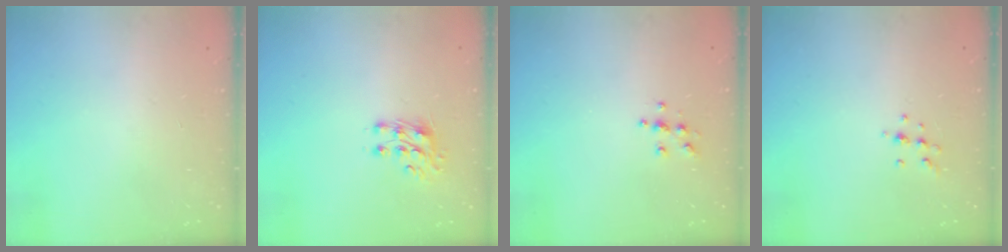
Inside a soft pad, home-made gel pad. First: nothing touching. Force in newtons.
{"total": 7.8, "press": 7.7, "slide": 0.8}
{"total": 5.5, "press": 5.5, "slide": 0.4}
{"total": 5.1, "press": 4.9, "slide": 1.1}